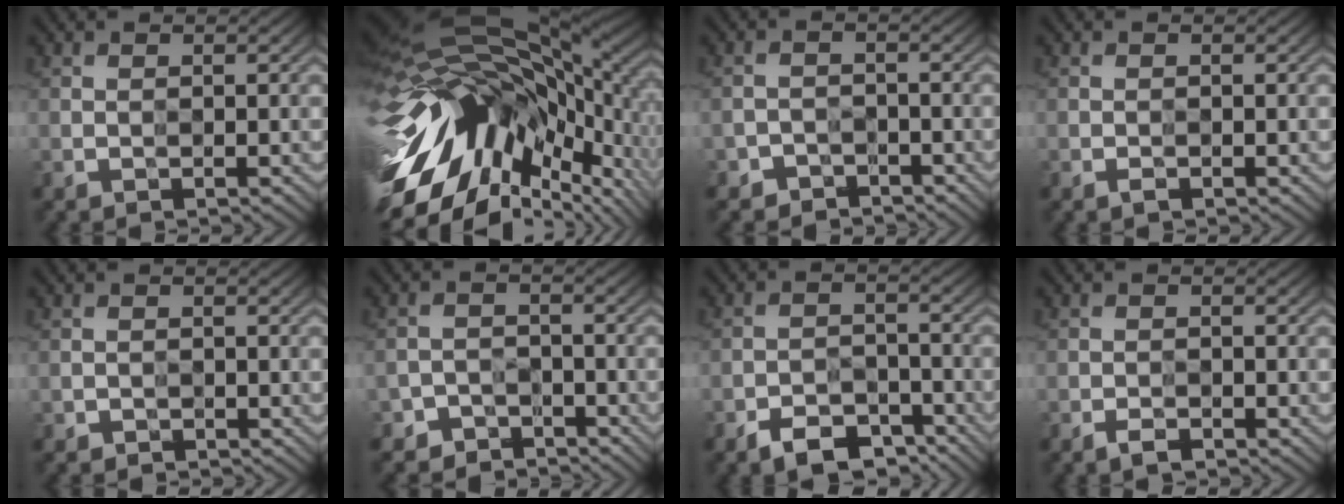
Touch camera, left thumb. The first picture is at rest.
{"total": 17.9, "force": [-5.3, 9.9, 13.9], "torque": [-0.303, -0.021, -0.087]}
{"total": 2.3, "force": [-1.5, 0.9, -1.6], "torque": [0.036, 0.000, -0.031]}
{"total": 0.8, "force": [-0.5, 0.4, 0.6], "torque": [-0.010, -0.001, -0.009]}
{"total": 0.6, "force": [-0.1, 0.5, -0.5], "torque": [0.009, 0.000, -0.003]}
{"total": 2.8, "force": [-1.9, 1.1, -1.7], "torque": [0.043, 0.007, -0.038]}
{"total": 3.4, "force": [-3.1, 1.5, 0.2], "torque": [0.006, 0.001, -0.058]}
{"total": 1.6, "force": [-1.4, 0.6, 0.5], "torque": [-0.005, -0.004, -0.022]}